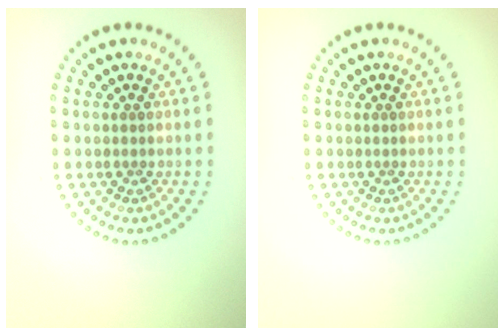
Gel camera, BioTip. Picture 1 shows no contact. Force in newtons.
{"total": 0.0}